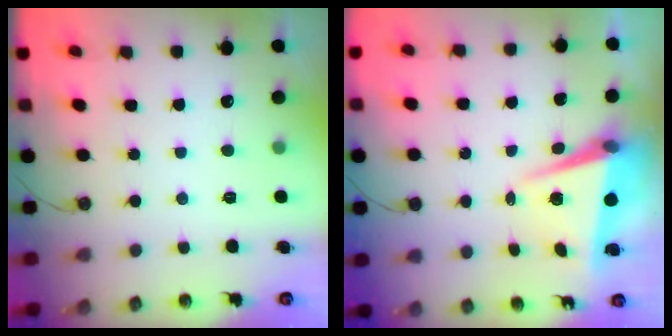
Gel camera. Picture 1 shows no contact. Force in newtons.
{"total": 7.5, "press": 7.2, "slide": 2.2}